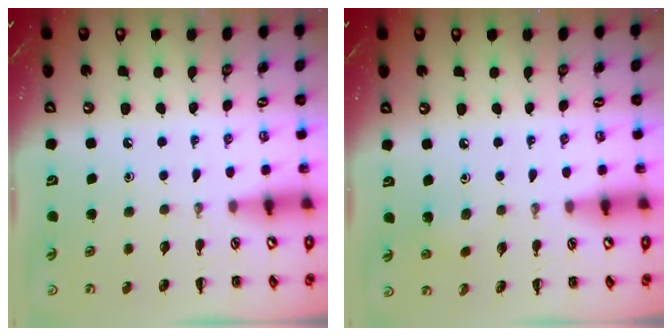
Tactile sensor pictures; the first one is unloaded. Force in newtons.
{"total": 1.5, "press": 1.4, "slide": 0.5}